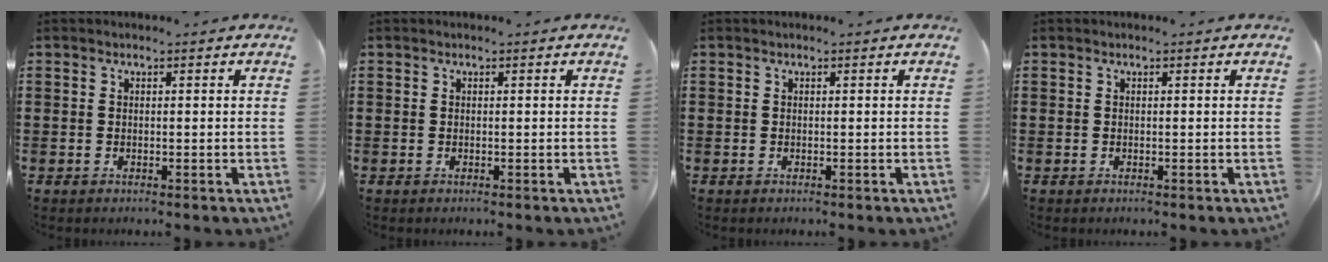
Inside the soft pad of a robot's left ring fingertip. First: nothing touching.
{"total": 0.0}
{"total": 0.0}
{"total": 0.0}